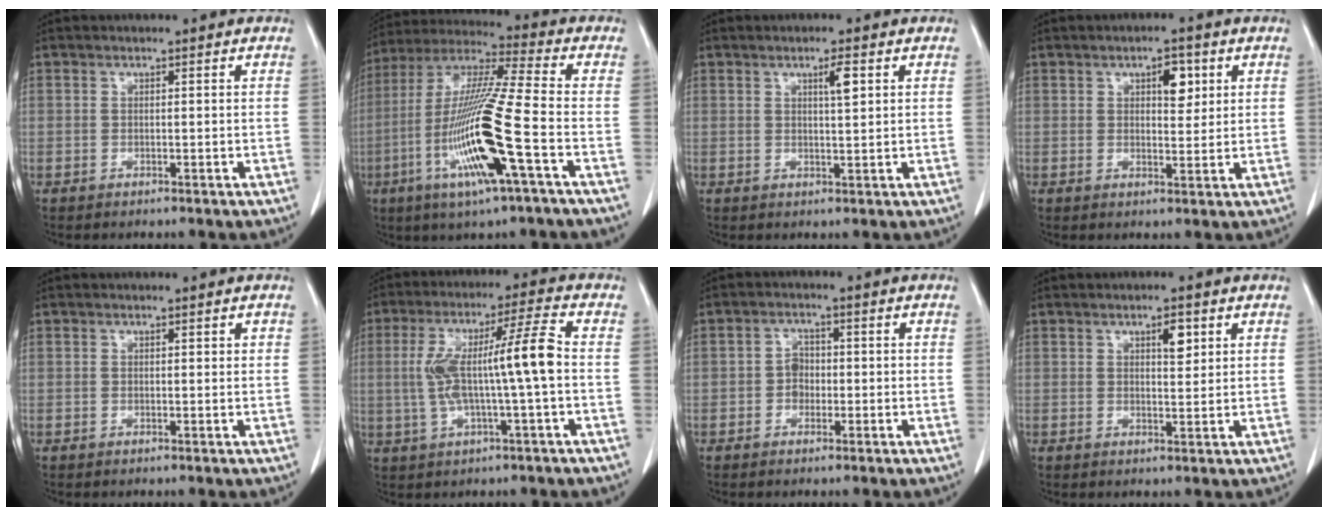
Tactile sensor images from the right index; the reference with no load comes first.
{"total": 17.8, "force": [-5.6, 0.0, 16.9], "torque": [-0.349, -0.017, -0.112]}
{"total": 2.6, "force": [1.1, 0.2, 2.4], "torque": [-0.041, -0.002, 0.018]}
{"total": 4.0, "force": [1.7, 1.8, 3.2], "torque": [-0.046, 0.001, 0.025]}
{"total": 0.7, "force": [0.3, 0.2, 0.5], "torque": [-0.007, 0.001, 0.004]}
{"total": 11.2, "force": [-0.3, 0.1, 11.2], "torque": [-0.217, 0.023, -0.006]}
{"total": 2.6, "force": [-0.6, 2.1, 1.4], "torque": [-0.017, 0.009, -0.013]}
{"total": 2.9, "force": [1.4, 0.9, 2.4], "torque": [-0.039, -0.004, 0.023]}